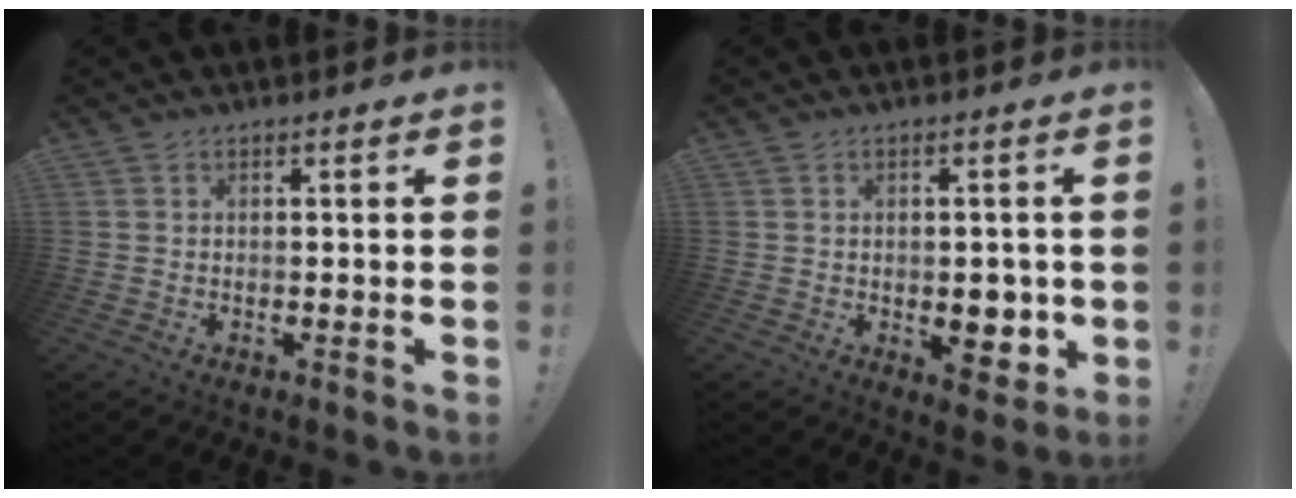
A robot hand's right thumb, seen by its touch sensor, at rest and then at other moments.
{"total": 7.2, "force": [-1.2, 4.8, 5.2], "torque": [-0.049, 0.003, -0.014]}